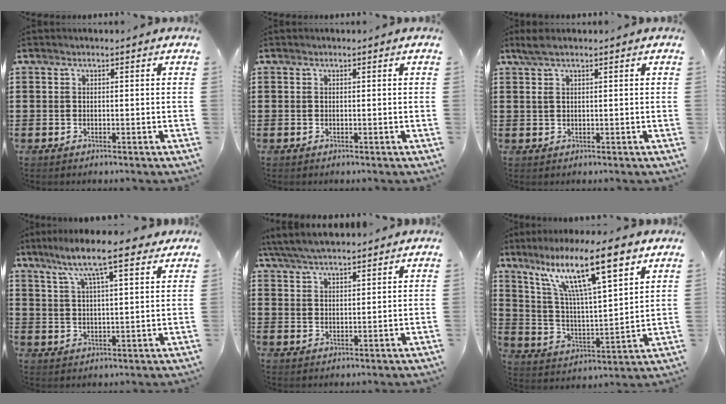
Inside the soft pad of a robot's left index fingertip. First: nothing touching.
{"total": 0.0}
{"total": 2.2, "force": [0.9, 0.4, 2.0], "torque": [-0.040, 0.001, 0.017]}
{"total": 9.6, "force": [7.1, 1.8, 6.3], "torque": [-0.126, -0.023, 0.120]}
{"total": 5.1, "force": [4.8, 0.5, 1.9], "torque": [-0.049, -0.009, 0.089]}
{"total": 14.3, "force": [9.3, 2.7, 10.5], "torque": [-0.202, -0.034, 0.154]}